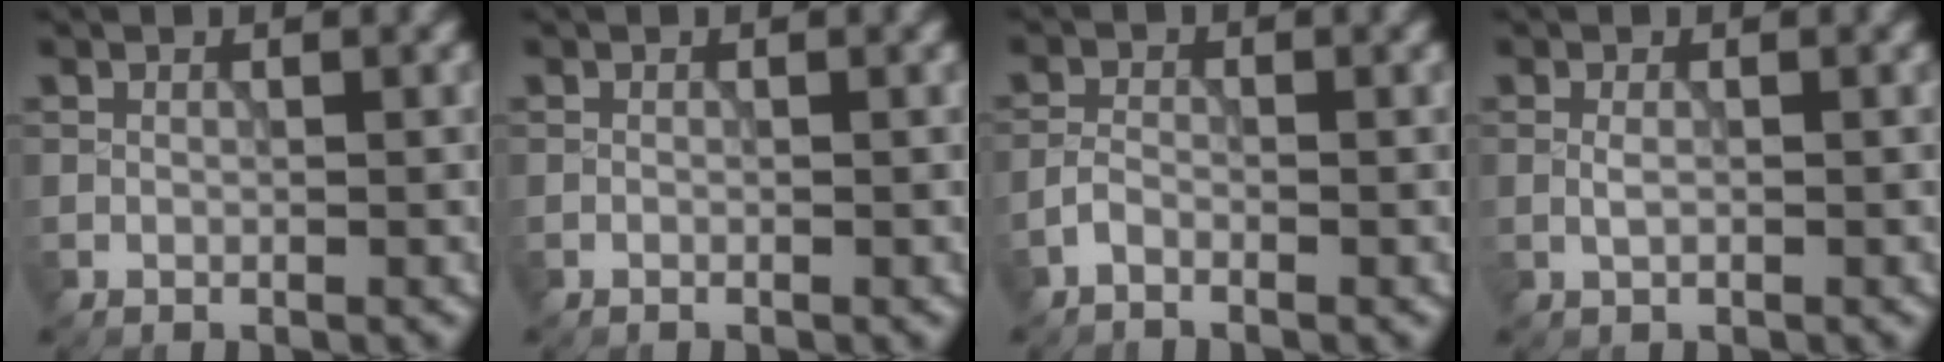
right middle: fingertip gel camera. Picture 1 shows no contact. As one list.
[{"total": 0.0}, {"total": 1.2, "force": [-0.9, 0.3, 0.6], "torque": [-0.014, 0.002, -0.025]}, {"total": 0.8, "force": [-0.1, 0.3, 0.7], "torque": [-0.018, -0.002, -0.003]}]